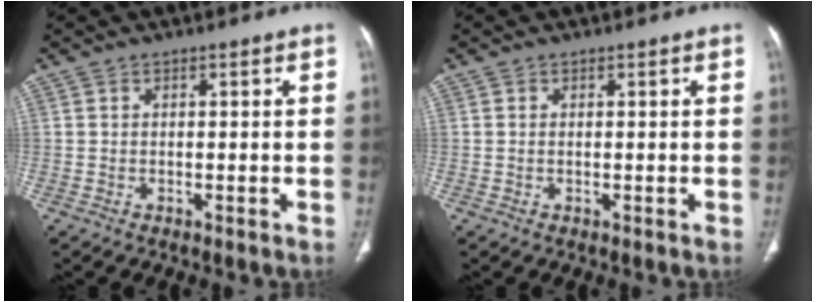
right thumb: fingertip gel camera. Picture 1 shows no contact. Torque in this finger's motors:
{"motor_torque": [-0.28, 0.01, -0.27, 0.08, 0.04]}